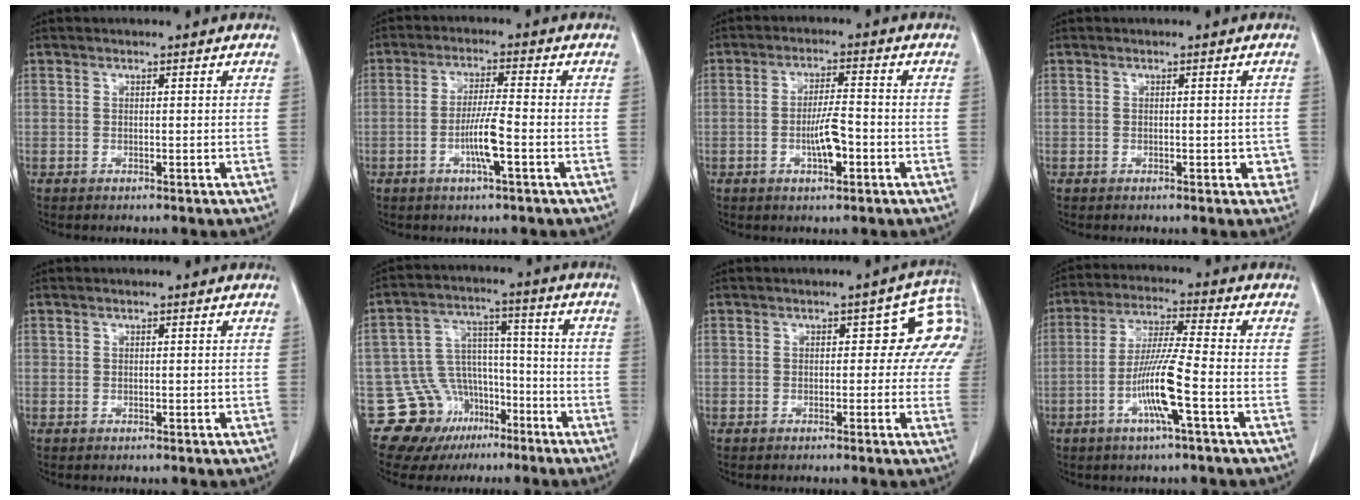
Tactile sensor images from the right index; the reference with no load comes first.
{"total": 5.8, "force": [-2.0, -0.1, 5.4], "torque": [-0.106, -0.002, -0.038]}
{"total": 5.5, "force": [-1.8, 1.0, 5.1], "torque": [-0.096, 0.002, -0.030]}
{"total": 2.5, "force": [-0.7, 1.3, 2.0], "torque": [-0.013, 0.005, -0.008]}
{"total": 0.0}
{"total": 13.5, "force": [-7.8, 10.7, 2.6], "torque": [-0.048, 0.071, -0.112]}
{"total": 6.6, "force": [1.2, 3.6, 5.4], "torque": [-0.047, 0.032, 0.006]}
{"total": 9.7, "force": [-3.4, -0.3, 9.1], "torque": [-0.180, -0.006, -0.068]}